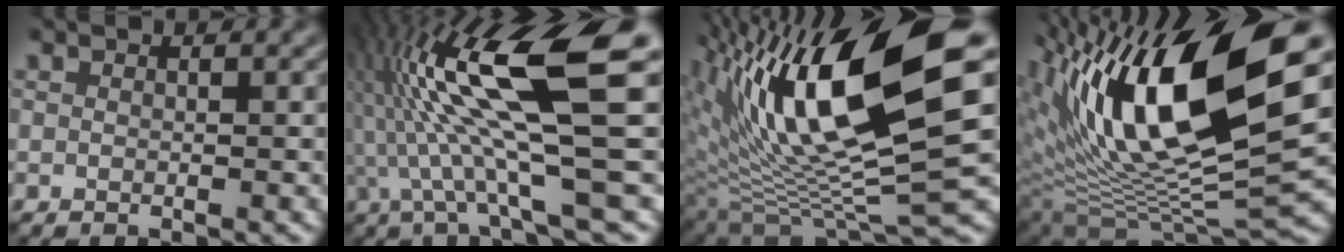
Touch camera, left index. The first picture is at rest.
{"total": 13.3, "force": [0.9, 2.3, 13.1], "torque": [-0.239, 0.020, 0.017]}
{"total": 16.1, "force": [4.6, 4.0, 14.9], "torque": [-0.258, -0.004, 0.086]}
{"total": 16.5, "force": [5.5, 5.5, 14.5], "torque": [-0.251, 0.006, 0.091]}